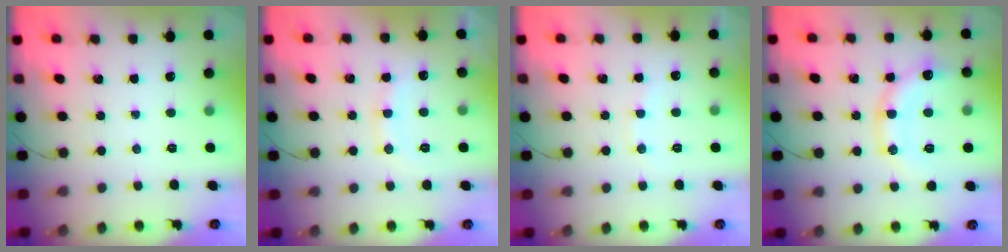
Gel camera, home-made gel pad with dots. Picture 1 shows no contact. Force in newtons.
{"total": 10.3, "press": 10.2, "slide": 1.2}
{"total": 6.5, "press": 6.4, "slide": 1.4}
{"total": 12.1, "press": 12.0, "slide": 1.6}